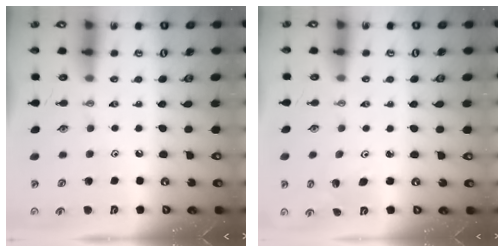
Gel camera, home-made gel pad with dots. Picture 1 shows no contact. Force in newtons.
{"total": 2.8, "press": 2.5, "slide": 1.3}